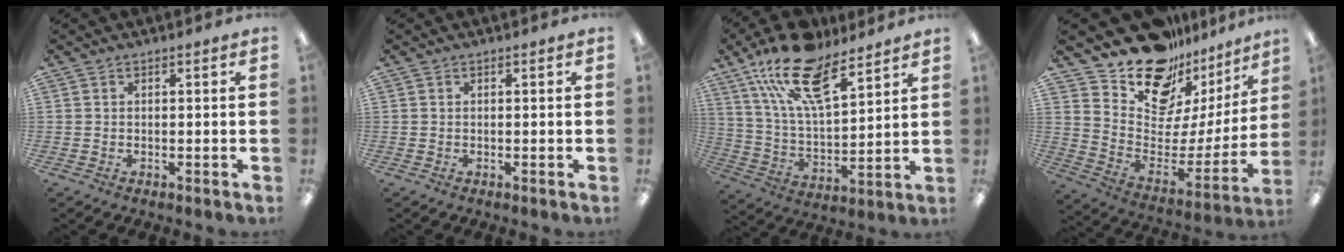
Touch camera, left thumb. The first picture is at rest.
{"total": 0.0}
{"total": 18.1, "force": [12.0, 7.4, 11.4], "torque": [-0.213, -0.050, 0.213]}
{"total": 18.3, "force": [14.6, 9.1, 6.4], "torque": [-0.107, -0.127, 0.260]}